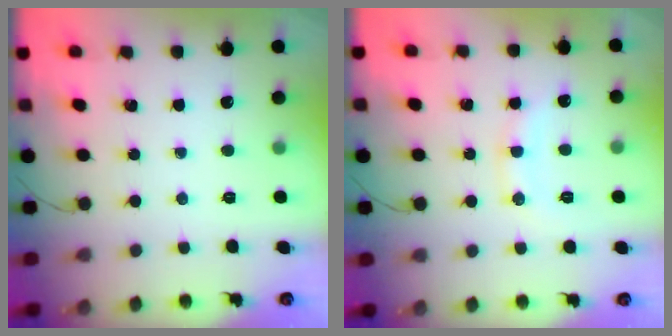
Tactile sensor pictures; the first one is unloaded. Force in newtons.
{"total": 8.0, "press": 7.9, "slide": 1.0}